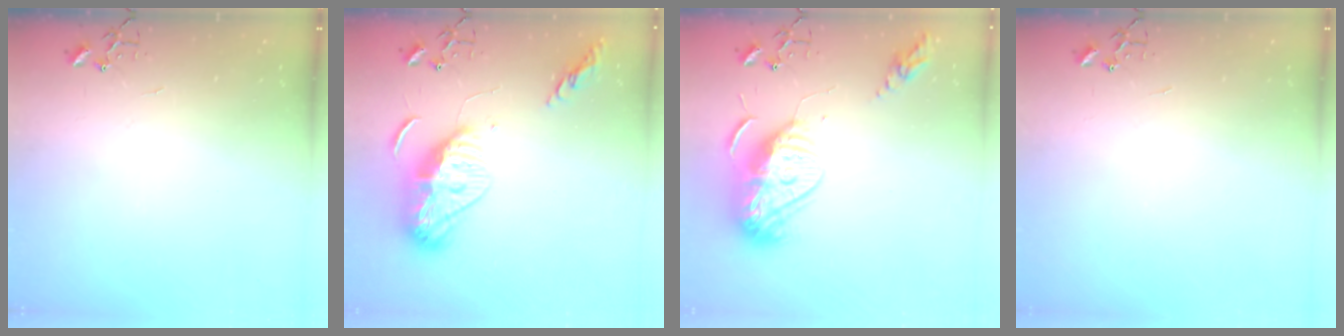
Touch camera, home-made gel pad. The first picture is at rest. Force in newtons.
{"total": 15.2, "press": 15.2, "slide": 1.3}
{"total": 14.7, "press": 14.6, "slide": 1.3}
{"total": 0.0}